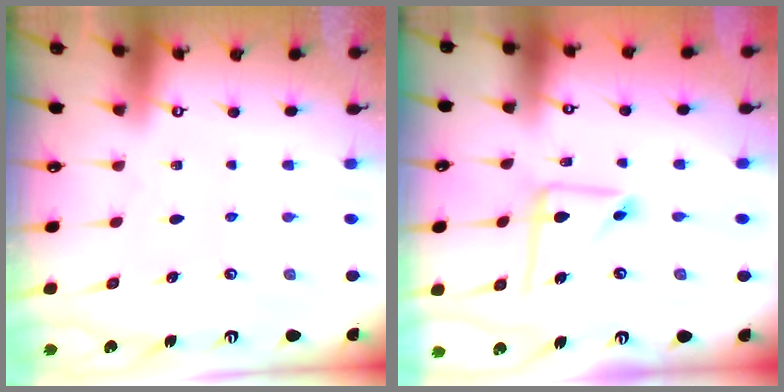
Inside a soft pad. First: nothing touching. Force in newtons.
{"total": 9.8, "press": 9.8, "slide": 0.9}